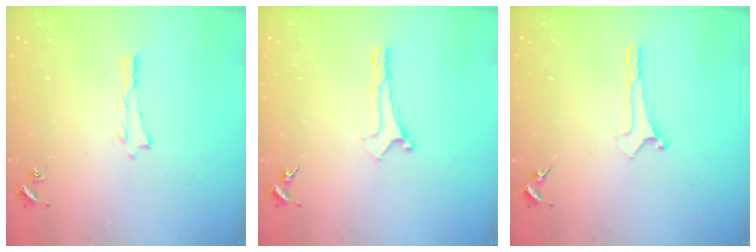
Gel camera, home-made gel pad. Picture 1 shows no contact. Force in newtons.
{"total": 0.0}
{"total": 0.0}